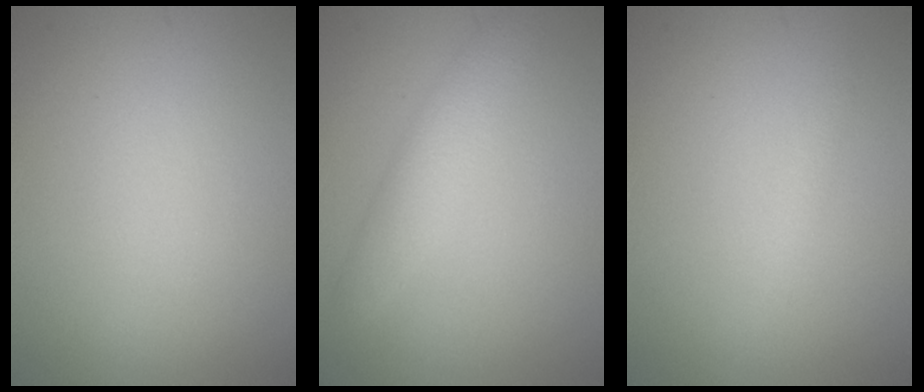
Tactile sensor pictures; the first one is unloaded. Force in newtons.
{"total": 3.1, "press": 3.0, "slide": 0.1}
{"total": 1.0, "press": 1.0, "slide": 0.1}